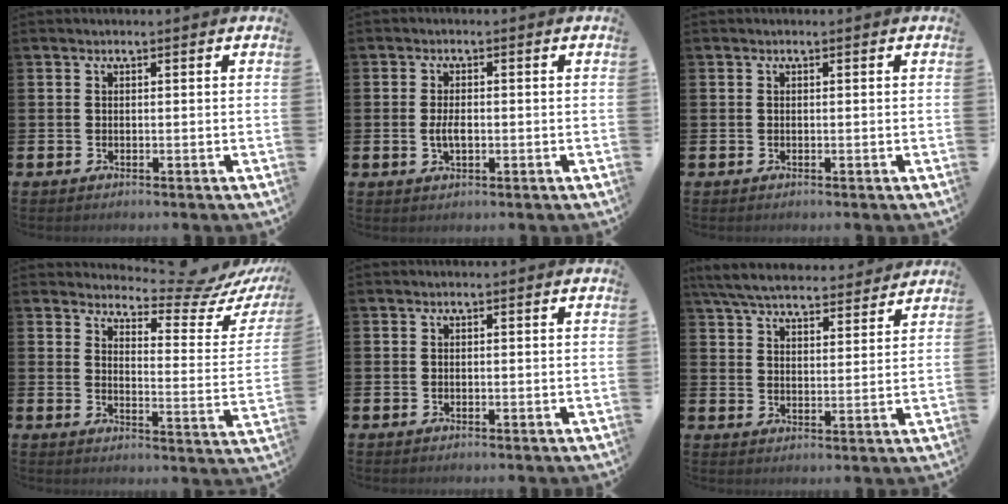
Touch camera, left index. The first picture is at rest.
{"total": 2.6, "force": [-0.3, 1.3, 2.2], "torque": [-0.035, -0.001, -0.008]}
{"total": 0.0}
{"total": 6.7, "force": [6.3, 1.1, 2.1], "torque": [-0.043, -0.056, 0.102]}
{"total": 0.0}
{"total": 6.6, "force": [6.3, 1.2, 1.6], "torque": [-0.053, -0.038, 0.113]}